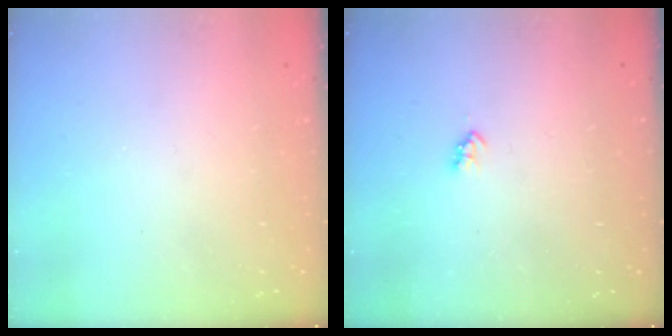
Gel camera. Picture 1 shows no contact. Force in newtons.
{"total": 2.5, "press": 2.5, "slide": 0.4}